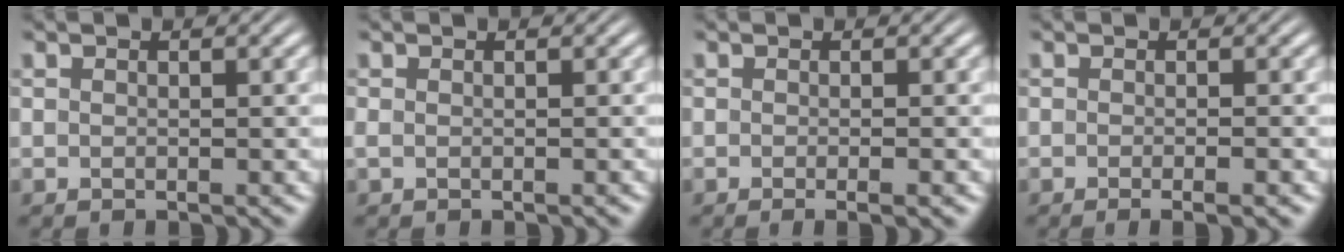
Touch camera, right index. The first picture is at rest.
{"total": 0.8, "force": [-0.5, 0.5, 0.4], "torque": [-0.013, -0.003, -0.007]}
{"total": 1.4, "force": [-1.0, 0.0, 1.0], "torque": [-0.012, 0.002, -0.019]}
{"total": 1.7, "force": [-1.4, 0.0, 1.1], "torque": [-0.015, 0.002, -0.025]}